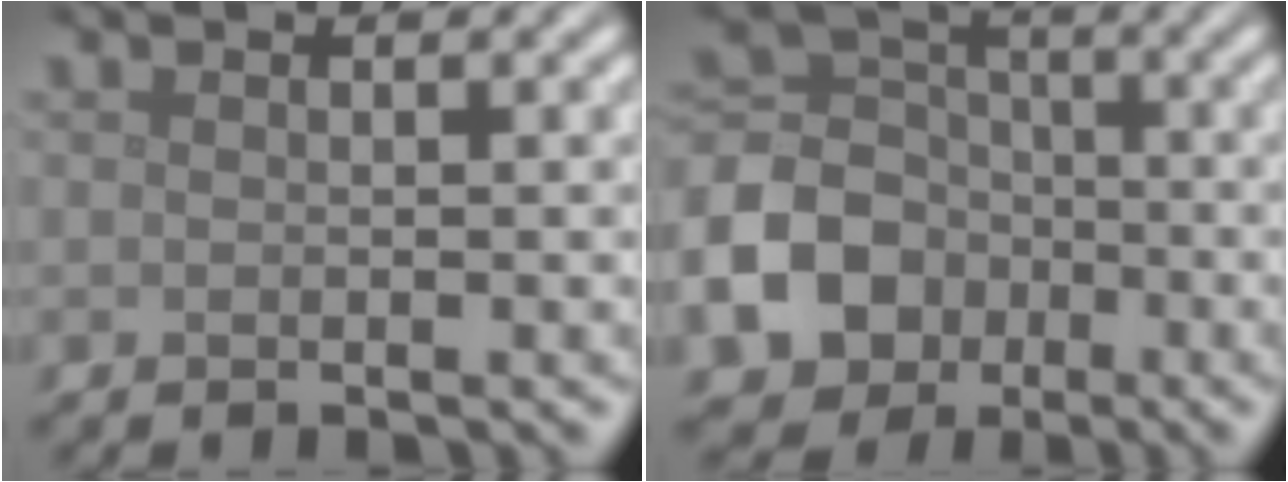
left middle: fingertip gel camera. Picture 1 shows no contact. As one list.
[{"total": 8.7, "force": [-3.5, 7.1, 3.6], "torque": [-0.092, -0.005, -0.081]}]